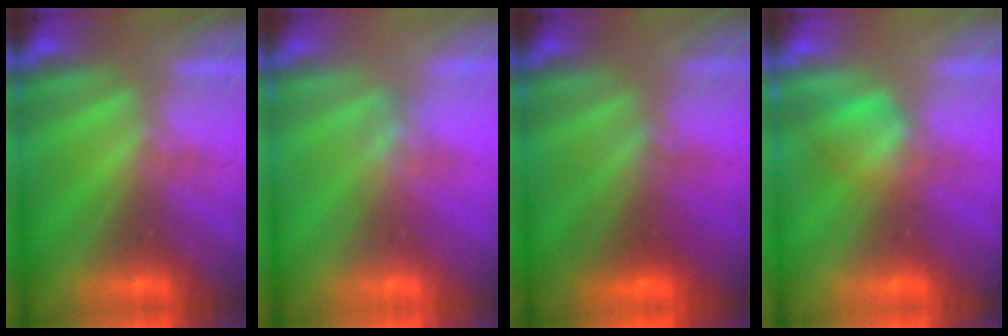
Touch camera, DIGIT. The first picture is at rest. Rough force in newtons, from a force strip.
{"total": 4.8}
{"total": 8.6}
{"total": 1.6}